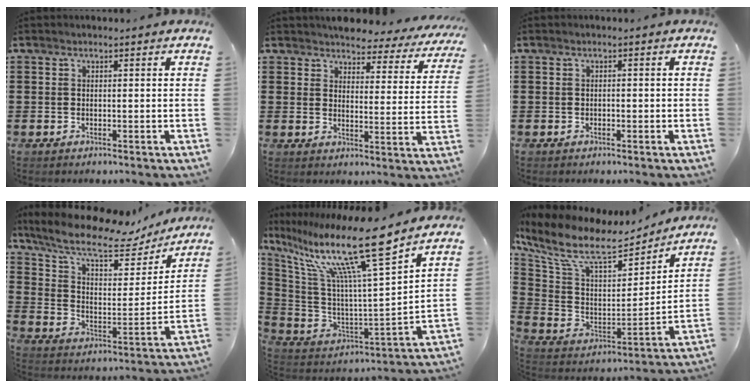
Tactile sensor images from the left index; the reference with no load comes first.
{"total": 4.4, "force": [4.3, 0.6, 0.8], "torque": [-0.033, -0.031, 0.072]}
{"total": 0.6, "force": [-0.4, 0.3, 0.3], "torque": [-0.008, -0.002, -0.007]}
{"total": 11.4, "force": [8.8, 3.2, 6.4], "torque": [-0.152, -0.044, 0.149]}
{"total": 17.6, "force": [11.9, 1.6, 12.9], "torque": [-0.265, -0.070, 0.183]}
{"total": 11.7, "force": [8.7, 4.2, 6.6], "torque": [-0.156, -0.047, 0.149]}